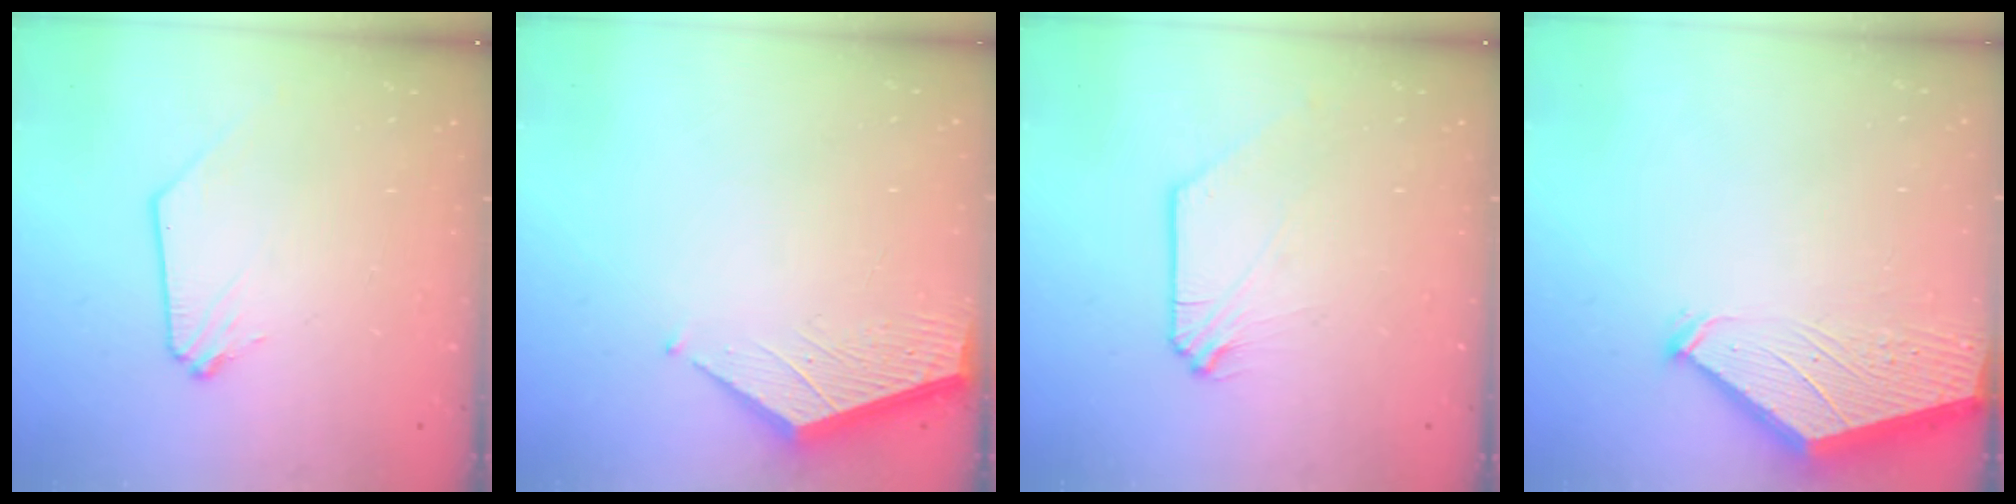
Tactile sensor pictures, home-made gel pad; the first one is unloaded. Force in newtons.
{"total": 3.4, "press": 3.4, "slide": 0.4}
{"total": 0.0}
{"total": 3.1, "press": 3.0, "slide": 0.5}